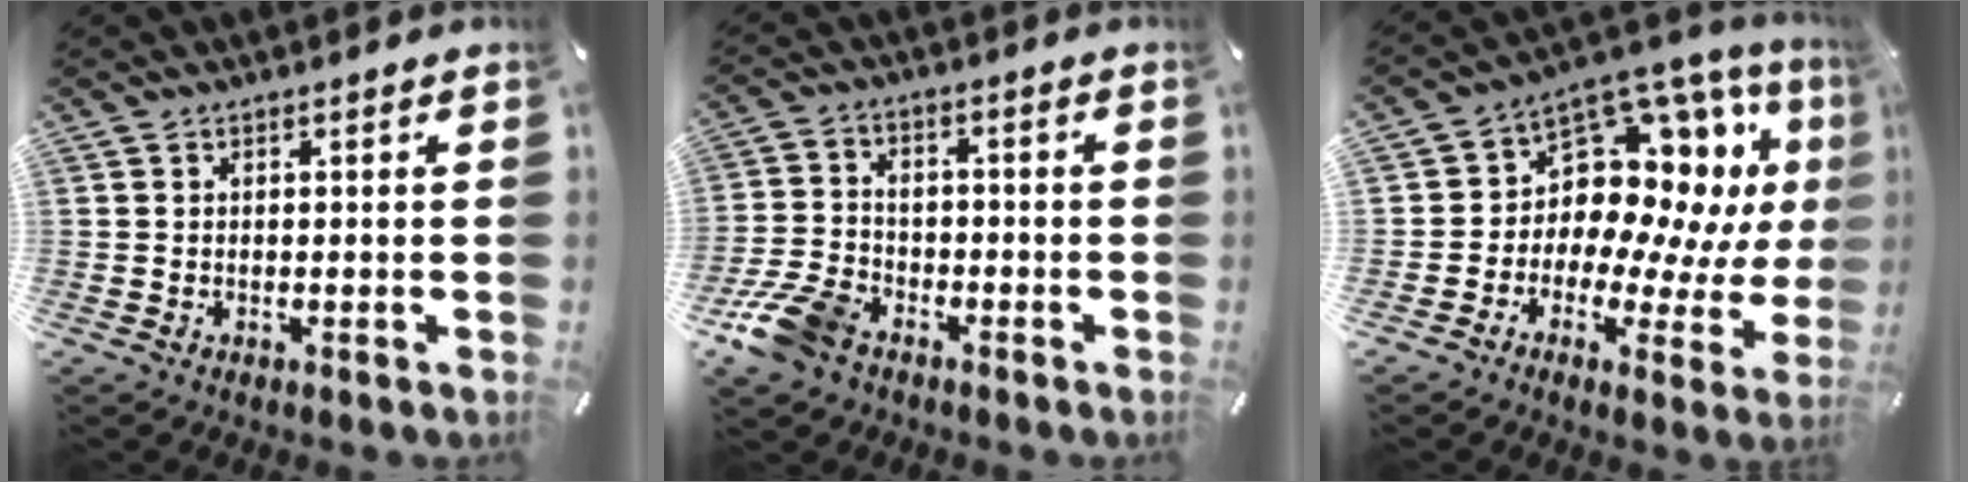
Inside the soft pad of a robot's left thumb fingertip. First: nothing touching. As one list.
[{"total": 10.1, "force": [-6.3, 6.4, 4.7], "torque": [-0.103, 0.034, -0.118]}, {"total": 12.7, "force": [5.2, 9.5, 6.5], "torque": [-0.104, -0.070, 0.093]}]